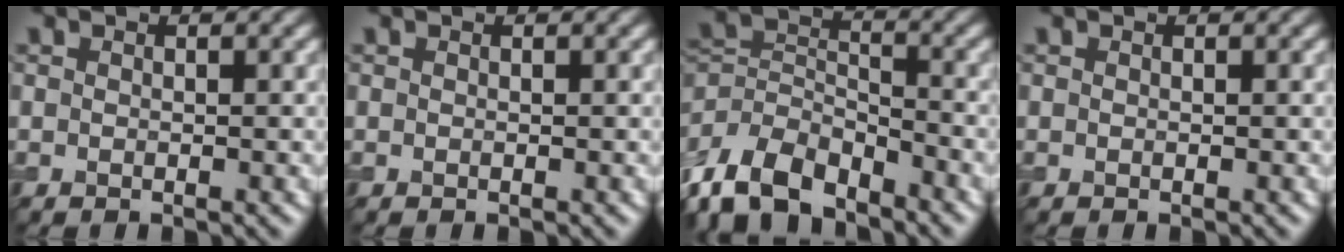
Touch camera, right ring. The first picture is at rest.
{"total": 0.0}
{"total": 9.1, "force": [-6.6, 4.2, 4.7], "torque": [-0.096, -0.004, -0.137]}
{"total": 0.0}